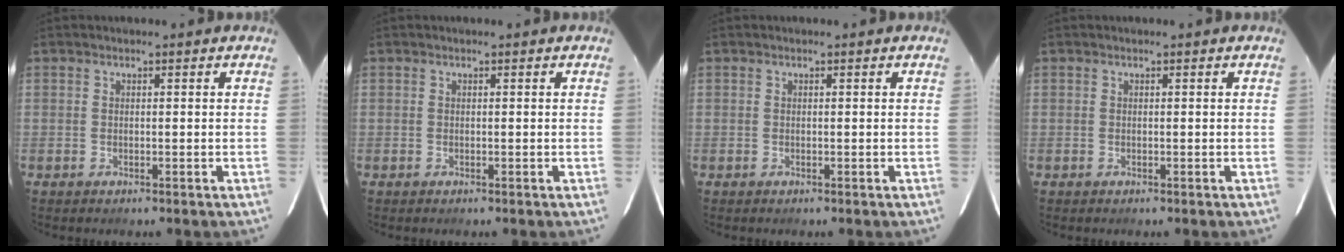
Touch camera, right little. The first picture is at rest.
{"total": 0.0}
{"total": 0.0}
{"total": 0.0}